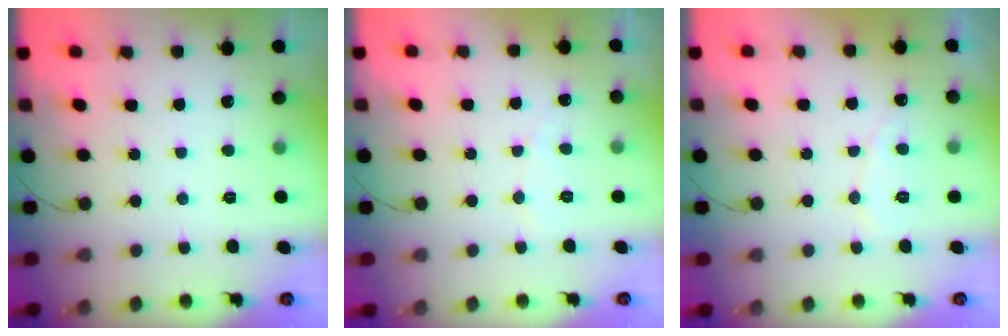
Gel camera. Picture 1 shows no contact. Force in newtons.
{"total": 3.2, "press": 3.1, "slide": 0.3}
{"total": 5.3, "press": 5.3, "slide": 0.1}